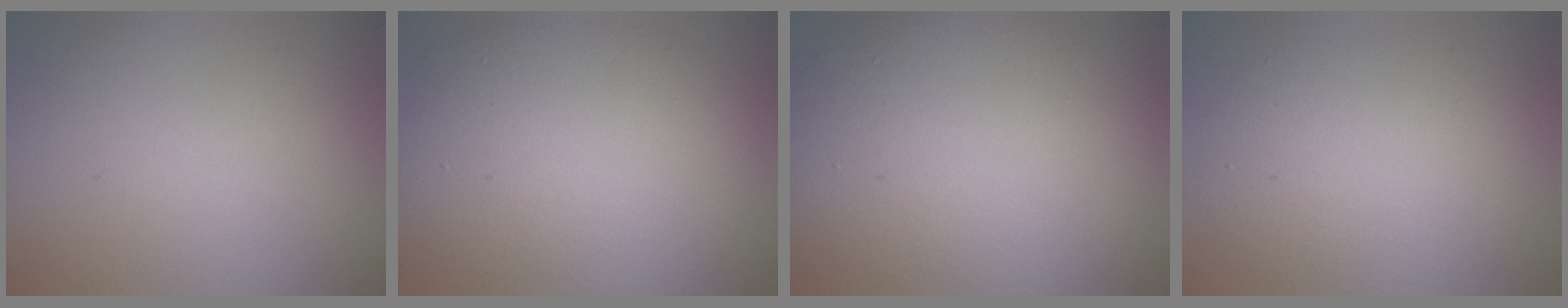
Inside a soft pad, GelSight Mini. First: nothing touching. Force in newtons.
{"total": 10.8, "press": 10.7, "slide": 0.6}
{"total": 14.8, "press": 14.8, "slide": 0.9}
{"total": 5.6, "press": 5.6, "slide": 0.5}